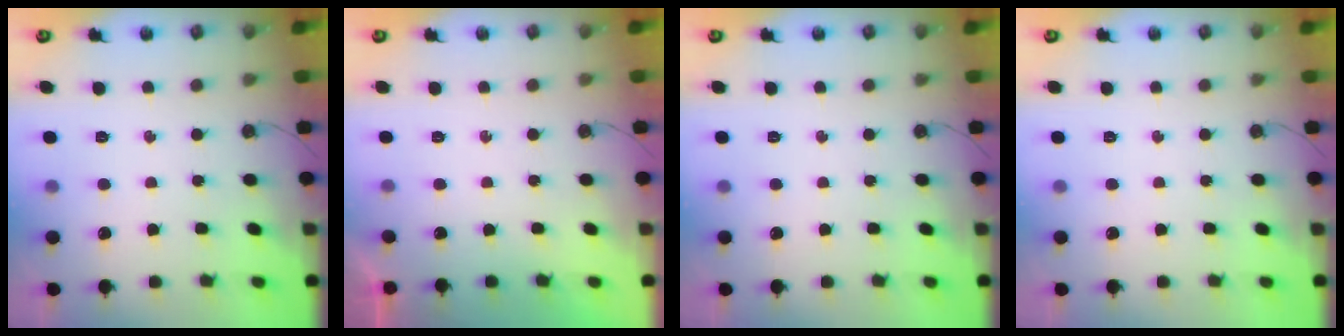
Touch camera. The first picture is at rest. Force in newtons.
{"total": 0.0}
{"total": 0.0}
{"total": 0.0}